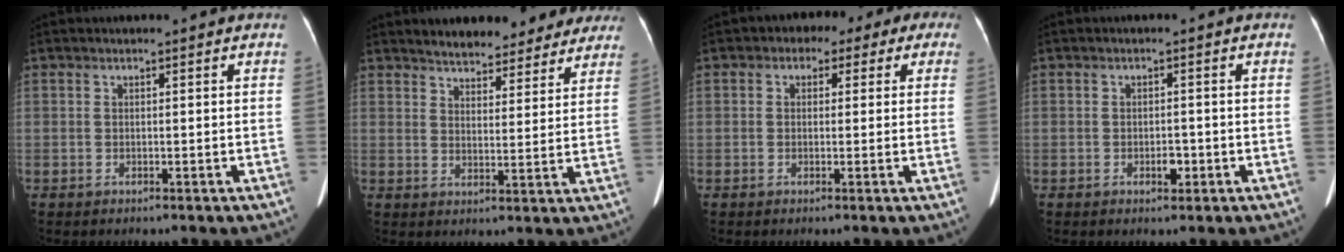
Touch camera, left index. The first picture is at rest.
{"total": 15.2, "force": [13.4, 4.9, 5.4], "torque": [-0.050, -0.012, 0.160]}
{"total": 7.0, "force": [3.2, 4.9, 3.8], "torque": [-0.030, 0.017, 0.024]}
{"total": 1.9, "force": [-1.3, 0.9, 0.9], "torque": [-0.013, -0.016, -0.020]}